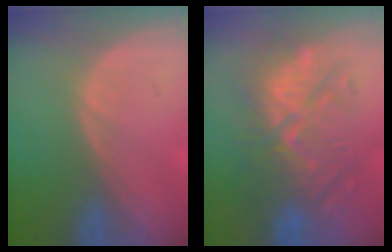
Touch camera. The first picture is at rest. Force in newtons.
{"total": 10.2, "press": 10.2, "slide": 0.3}